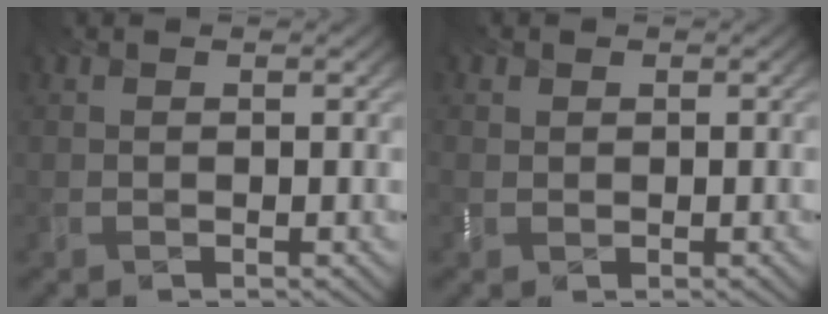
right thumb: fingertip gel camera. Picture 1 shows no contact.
{"total": 0.8, "force": [-0.1, 0.2, -0.7], "torque": [-0.013, -0.006, 0.025]}